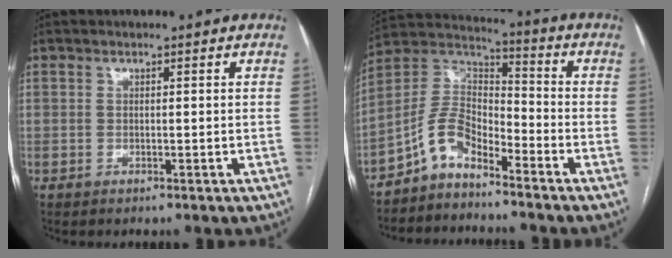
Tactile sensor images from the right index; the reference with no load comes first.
{"total": 8.3, "force": [-5.8, 3.7, 4.7], "torque": [-0.102, 0.029, -0.120]}